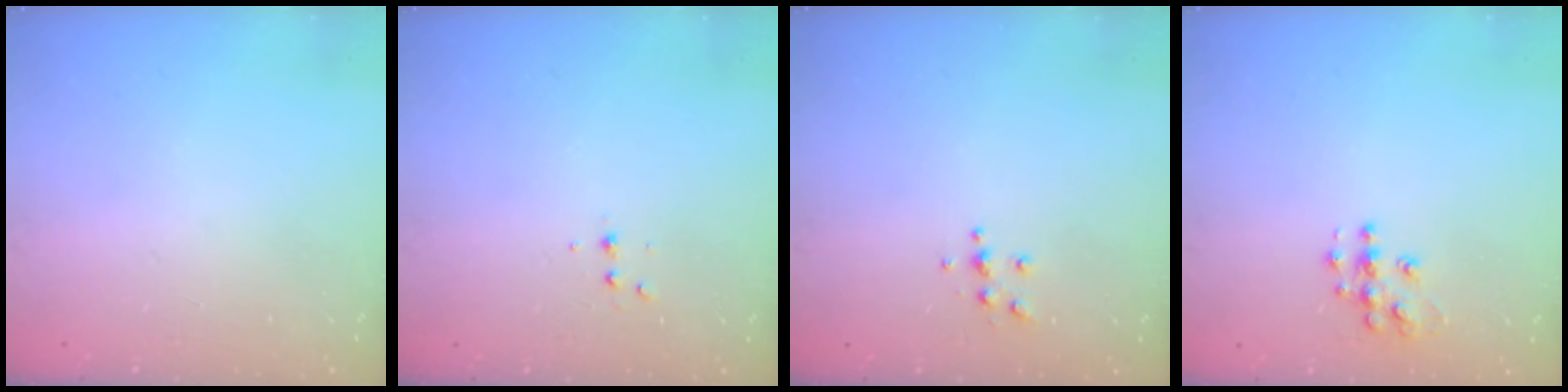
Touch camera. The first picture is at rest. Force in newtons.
{"total": 4.0, "press": 3.9, "slide": 1.0}
{"total": 5.4, "press": 5.4, "slide": 0.5}
{"total": 7.9, "press": 7.9, "slide": 0.3}